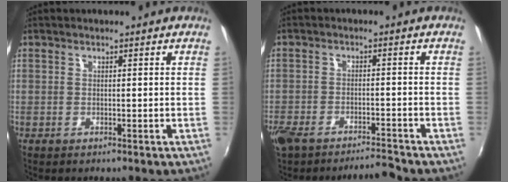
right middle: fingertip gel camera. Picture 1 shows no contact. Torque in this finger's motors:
{"motor_torque": [1.08, -1.06, 0.33, 0.21]}